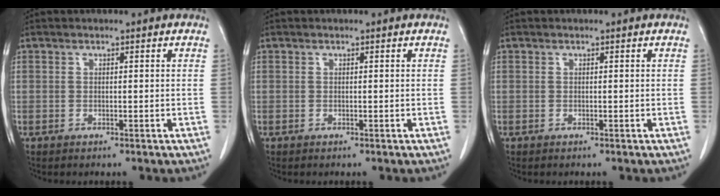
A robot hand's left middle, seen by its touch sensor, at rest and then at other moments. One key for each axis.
{"total": 0.0}
{"total": 0.0}